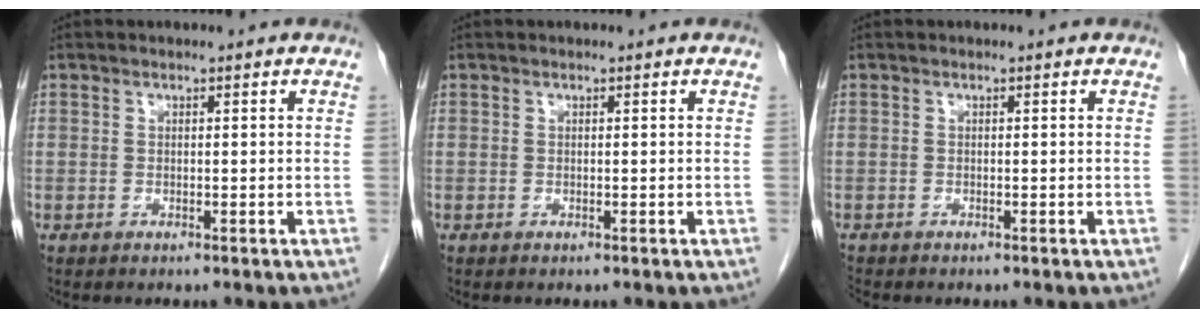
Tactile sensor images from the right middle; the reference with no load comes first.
{"total": 0.0}
{"total": 0.6, "force": [-0.6, 0.0, 0.0], "torque": [-0.005, -0.004, -0.014]}